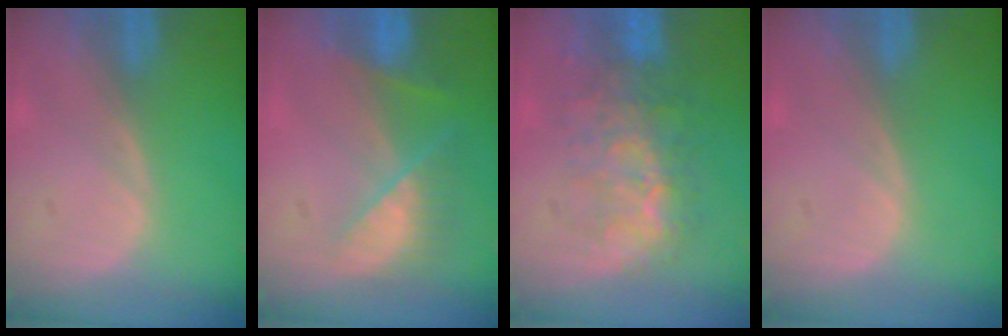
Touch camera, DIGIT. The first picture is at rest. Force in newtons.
{"total": 7.2, "press": 6.5, "slide": 3.2}
{"total": 9.3, "press": 8.4, "slide": 4.1}
{"total": 0.0}